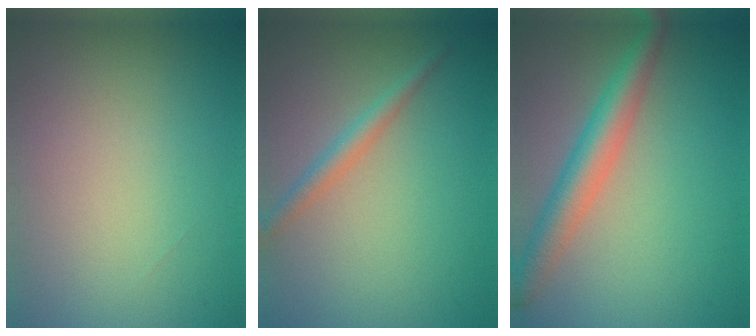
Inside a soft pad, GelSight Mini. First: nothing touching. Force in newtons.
{"total": 1.9, "press": 1.9, "slide": 0.0}
{"total": 4.4, "press": 4.4, "slide": 0.1}